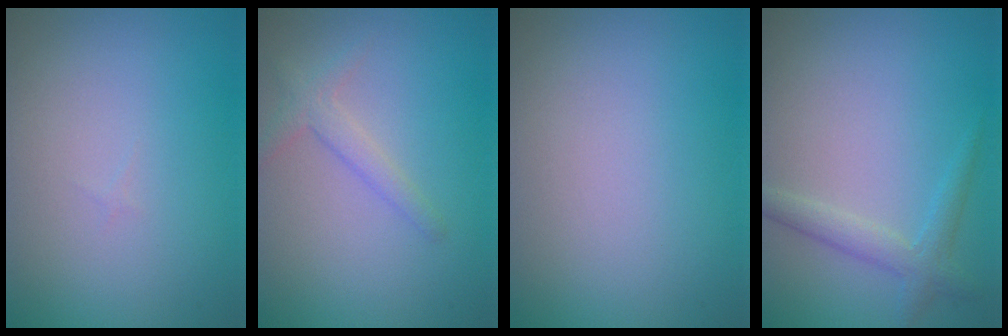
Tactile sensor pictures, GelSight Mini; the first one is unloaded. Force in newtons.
{"total": 1.7, "press": 1.7, "slide": 0.2}
{"total": 0.0}
{"total": 2.3, "press": 2.3, "slide": 0.1}